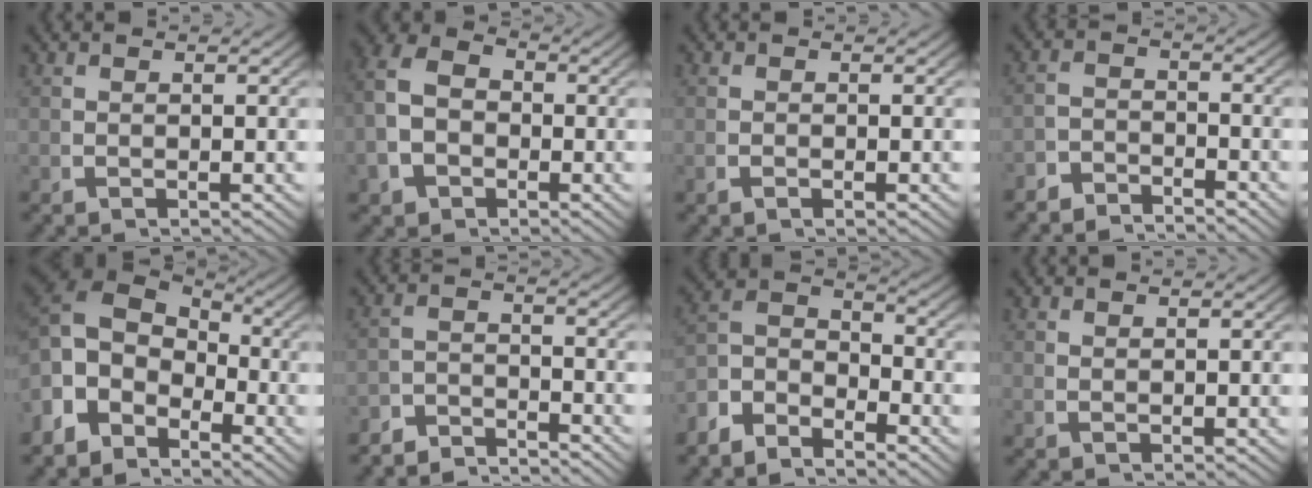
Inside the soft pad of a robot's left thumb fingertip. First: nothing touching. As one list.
[{"total": 6.6, "force": [-0.1, 5.3, 3.9], "torque": [-0.087, -0.007, 0.000]}, {"total": 0.5, "force": [-0.2, 0.1, 0.5], "torque": [-0.010, 0.000, -0.005]}, {"total": 3.4, "force": [-3.3, 0.6, -0.1], "torque": [0.012, -0.010, -0.062]}, {"total": 8.9, "force": [1.0, 6.3, 6.1], "torque": [-0.131, -0.014, 0.021]}, {"total": 4.4, "force": [-4.4, 0.6, 0.3], "torque": [0.009, -0.013, -0.080]}, {"total": 6.0, "force": [-0.9, 4.5, 3.9], "torque": [-0.064, -0.004, -0.032]}, {"total": 0.6, "force": [0.6, -0.1, 0.2], "torque": [-0.002, 0.002, 0.015]}]